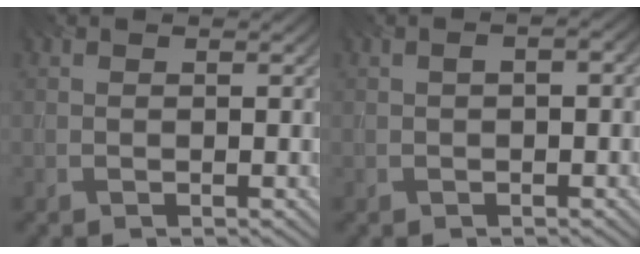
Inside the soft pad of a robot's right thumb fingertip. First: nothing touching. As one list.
[{"total": 1.8, "force": [0.1, 0.6, 1.7], "torque": [-0.030, 0.008, 0.002]}]